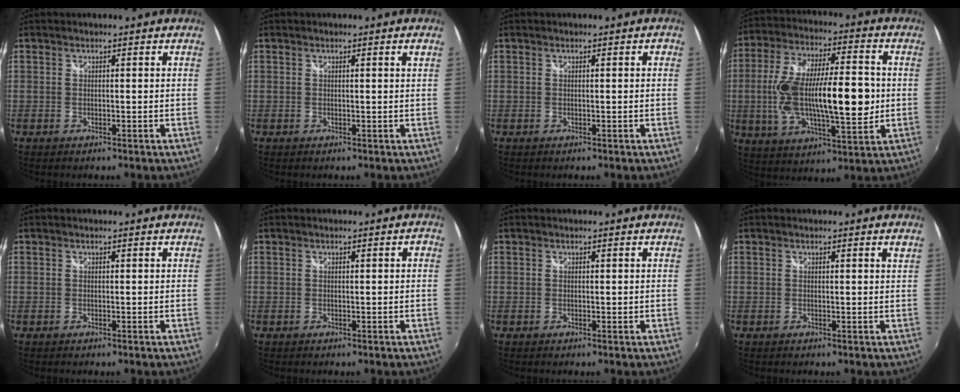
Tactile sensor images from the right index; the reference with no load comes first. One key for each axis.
{"total": 1.1, "fx": 0.5, "fy": -0.4, "fz": 0.9, "tx": -0.013, "ty": 0.001, "tz": 0.007}
{"total": 1.1, "fx": 0.2, "fy": 0.3, "fz": 1.0, "tx": -0.013, "ty": 0.005, "tz": 0.002}
{"total": 20.3, "fx": -1.1, "fy": 7.0, "fz": 19.0, "tx": -0.352, "ty": -0.001, "tz": -0.017}
{"total": 0.0}
{"total": 1.4, "fx": 0.0, "fy": 0.4, "fz": 1.4, "tx": -0.018, "ty": 0.004, "tz": 0.000}
{"total": 0.0}
{"total": 1.1, "fx": 0.8, "fy": -0.3, "fz": 0.8, "tx": -0.011, "ty": 0.002, "tz": 0.008}